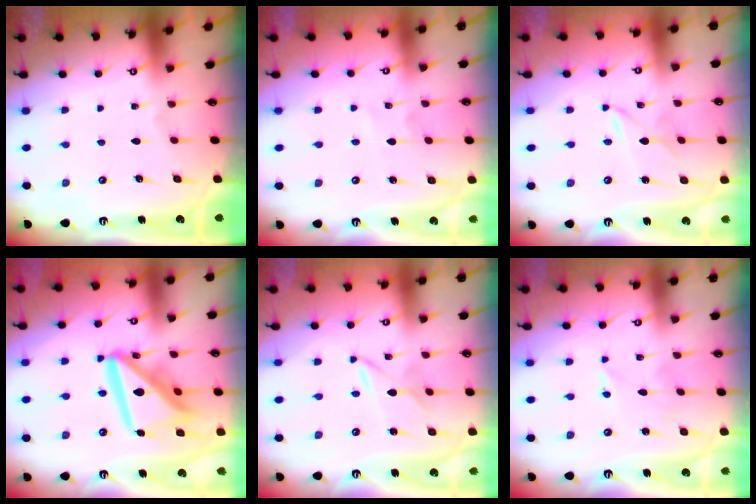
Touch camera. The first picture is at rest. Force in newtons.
{"total": 2.1, "press": 2.0, "slide": 0.3}
{"total": 2.1, "press": 2.1, "slide": 0.4}
{"total": 18.6, "press": 18.5, "slide": 2.2}
{"total": 2.3, "press": 2.3, "slide": 0.2}
{"total": 4.0, "press": 4.0, "slide": 0.7}